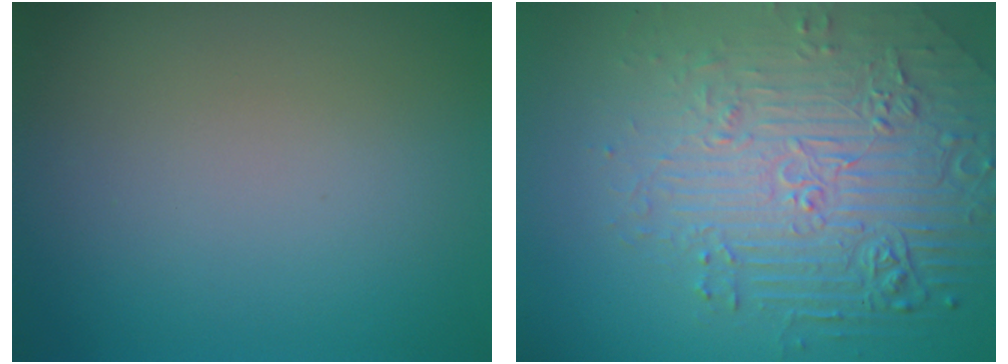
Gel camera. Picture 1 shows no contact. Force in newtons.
{"total": 7.9, "press": 5.6, "slide": 5.5}